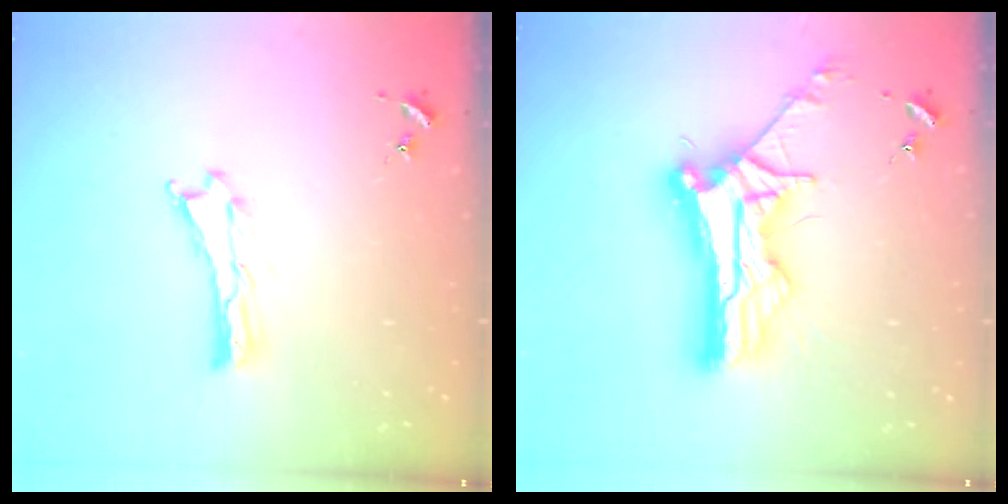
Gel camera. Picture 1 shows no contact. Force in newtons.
{"total": 10.4, "press": 10.4, "slide": 0.9}